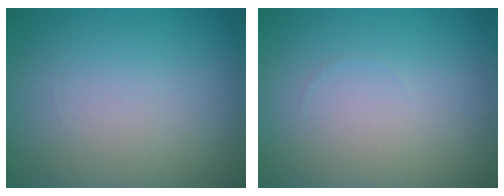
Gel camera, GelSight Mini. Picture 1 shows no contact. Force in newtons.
{"total": 0.0}